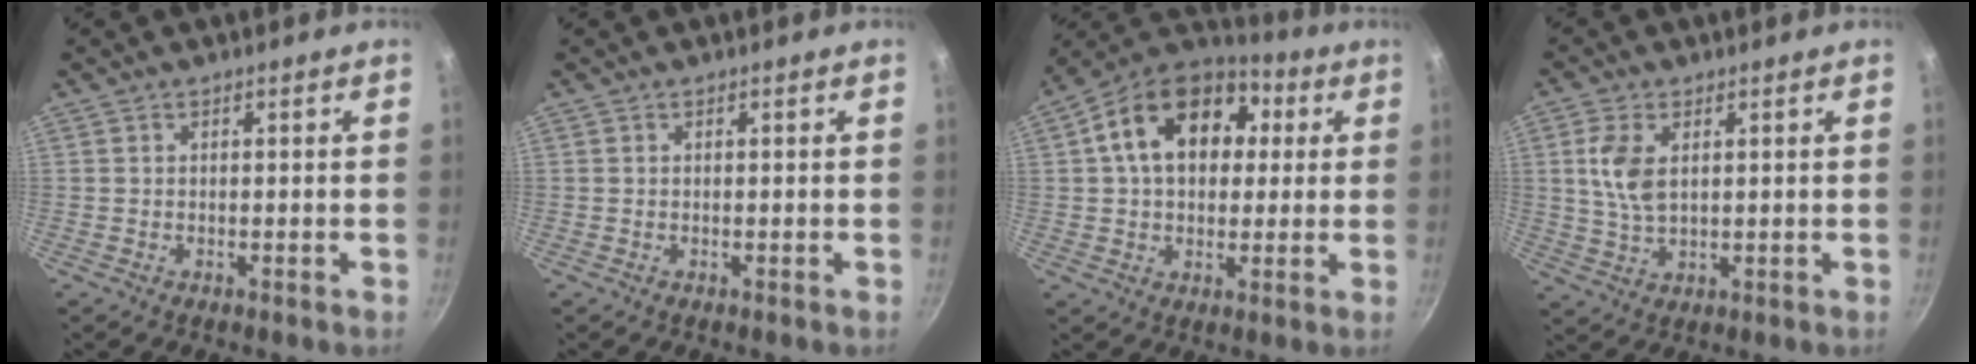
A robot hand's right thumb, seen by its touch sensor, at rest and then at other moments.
{"total": 0.0}
{"total": 18.6, "force": [4.1, 13.1, 12.6], "torque": [-0.187, 0.025, 0.049]}
{"total": 7.1, "force": [1.8, 4.0, 5.6], "torque": [-0.112, -0.006, 0.036]}